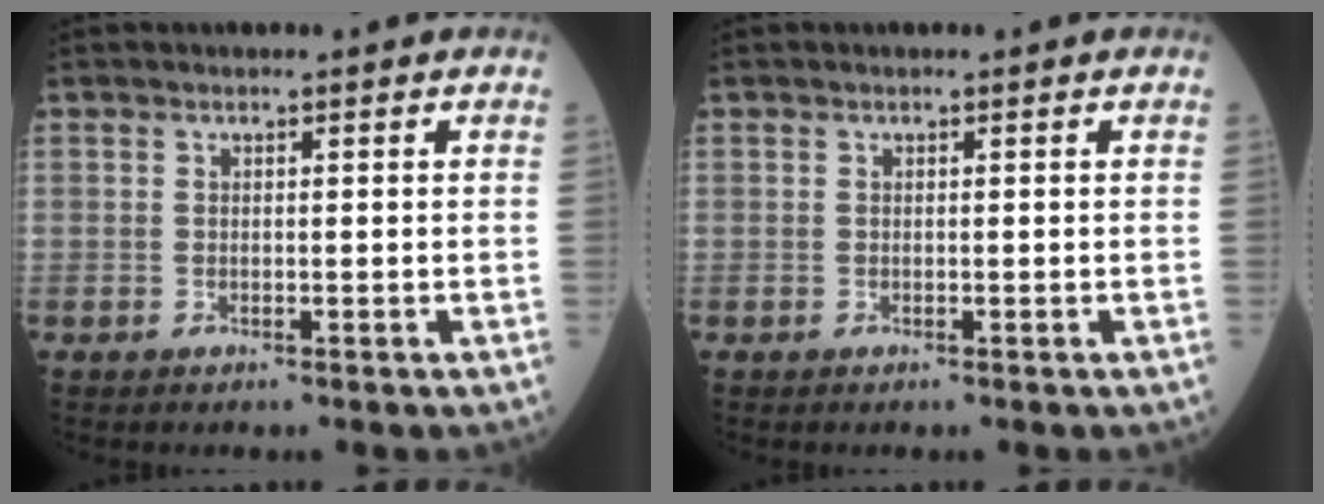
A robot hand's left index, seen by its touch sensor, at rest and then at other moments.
{"total": 0.0}